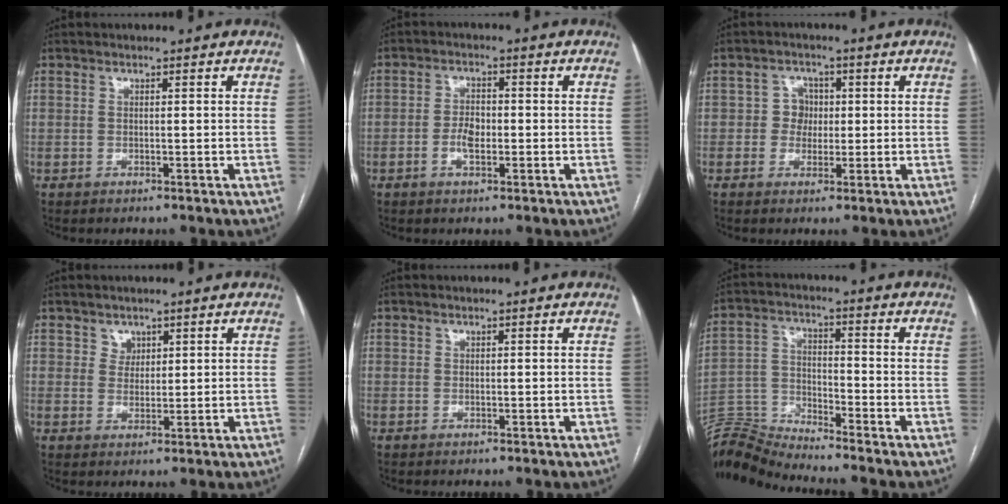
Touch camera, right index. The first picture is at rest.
{"total": 3.7, "force": [-1.0, 1.8, 3.0], "torque": [-0.063, 0.002, -0.017]}
{"total": 3.5, "force": [0.2, 3.3, 1.2], "torque": [-0.012, 0.012, 0.003]}
{"total": 2.2, "force": [1.5, 1.7, 0.3], "torque": [0.001, 0.000, 0.023]}
{"total": 0.0}
{"total": 8.1, "force": [-7.8, -1.9, -0.7], "torque": [0.004, 0.012, -0.150]}